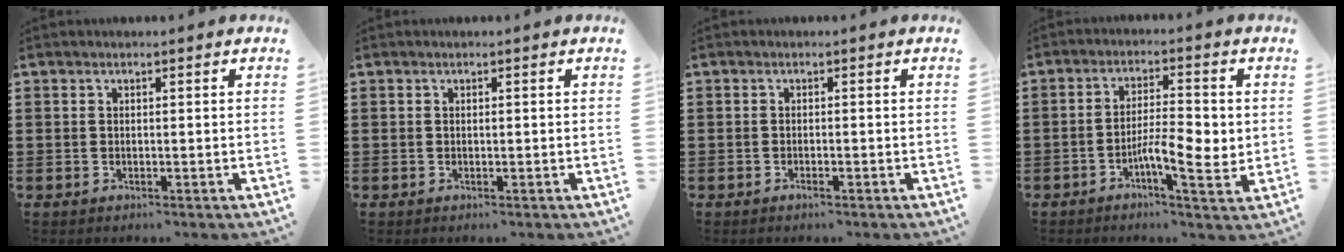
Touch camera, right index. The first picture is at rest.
{"total": 0.0}
{"total": 0.6, "force": [-0.4, 0.0, 0.4], "torque": [-0.009, -0.003, -0.006]}
{"total": 6.5, "force": [-1.5, 1.9, 6.0], "torque": [-0.098, 0.001, -0.030]}